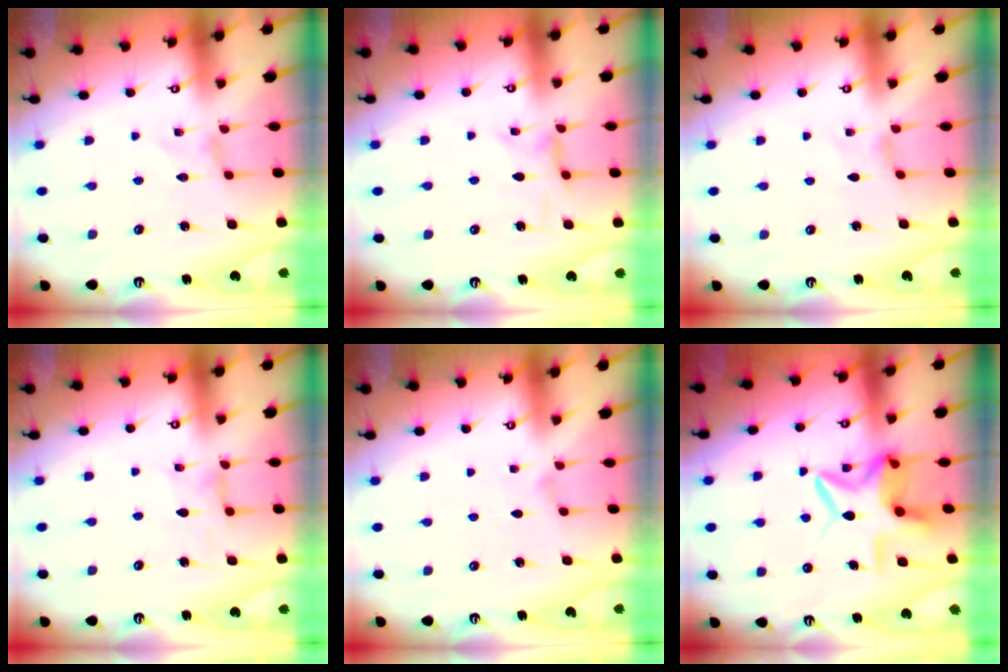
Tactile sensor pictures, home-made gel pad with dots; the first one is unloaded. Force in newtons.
{"total": 3.1, "press": 3.1, "slide": 0.5}
{"total": 0.0}
{"total": 1.7, "press": 1.7, "slide": 0.3}
{"total": 1.0, "press": 1.0, "slide": 0.3}
{"total": 9.7, "press": 9.6, "slide": 0.7}